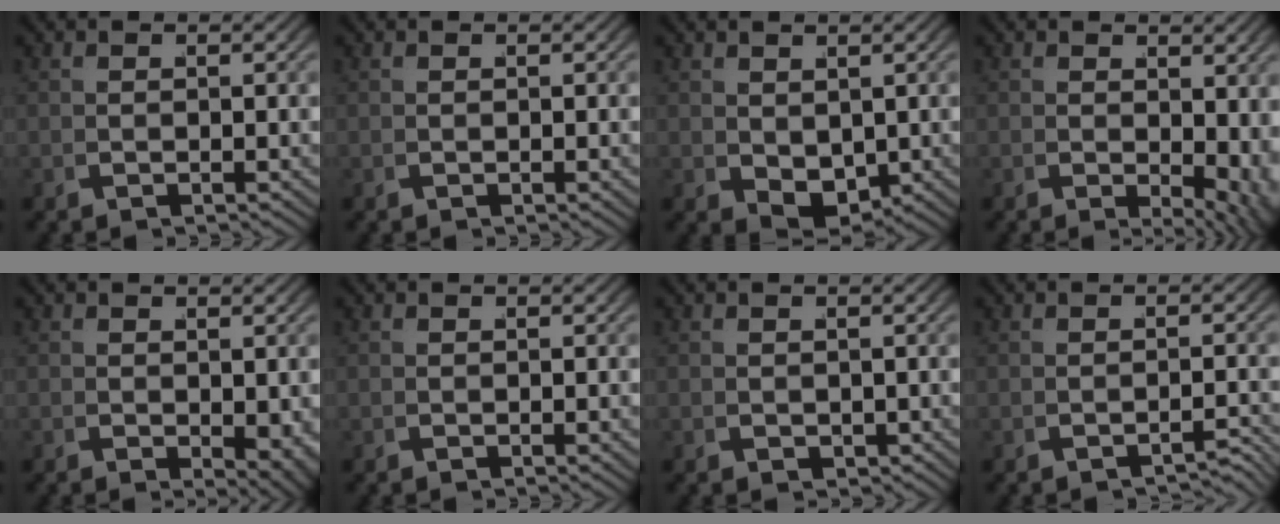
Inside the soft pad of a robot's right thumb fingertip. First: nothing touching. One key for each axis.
{"total": 0.0}
{"total": 3.3, "fx": 0.4, "fy": 2.2, "fz": 2.4, "tx": -0.047, "ty": -0.023, "tz": 0.028}
{"total": 3.8, "fx": 0.3, "fy": 2.0, "fz": 3.3, "tx": -0.041, "ty": -0.021, "tz": 0.016}
{"total": 2.7, "fx": -0.1, "fy": 1.4, "fz": 2.3, "tx": -0.027, "ty": -0.013, "tz": 0.009}
{"total": 0.0}
{"total": 0.9, "fx": 0.0, "fy": 0.9, "fz": 0.4, "tx": -0.009, "ty": -0.006, "tz": 0.008}
{"total": 1.9, "fx": -1.8, "fy": 0.3, "fz": 0.5, "tx": -0.011, "ty": 0.000, "tz": -0.027}